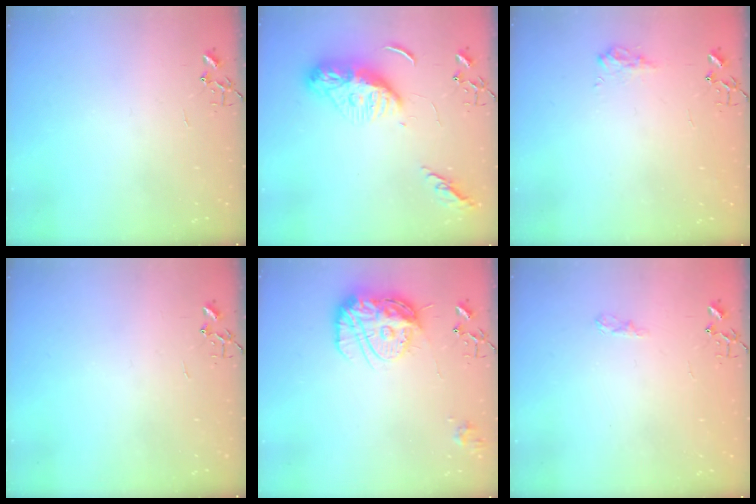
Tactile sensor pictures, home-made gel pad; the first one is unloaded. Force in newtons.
{"total": 12.9, "press": 12.8, "slide": 1.1}
{"total": 8.9, "press": 8.9, "slide": 0.5}
{"total": 0.0}
{"total": 15.4, "press": 15.3, "slide": 1.4}
{"total": 5.3, "press": 5.2, "slide": 0.6}